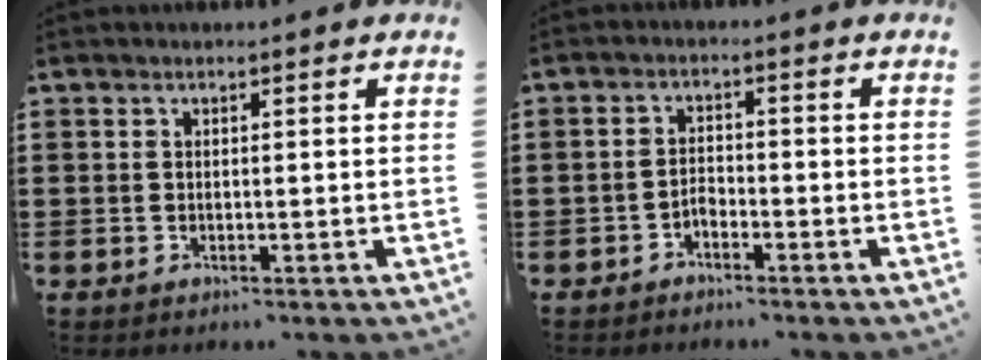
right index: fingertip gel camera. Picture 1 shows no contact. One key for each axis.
{"total": 1.5, "fx": -1.3, "fy": 0.6, "fz": 0.4, "tx": -0.013, "ty": 0.001, "tz": -0.027}